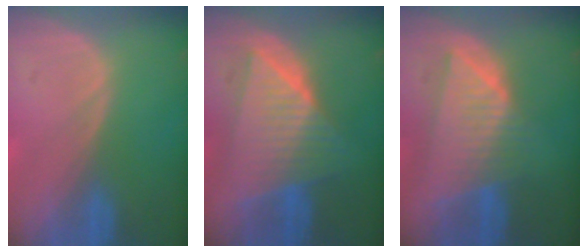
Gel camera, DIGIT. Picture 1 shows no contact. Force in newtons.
{"total": 9.6, "press": 9.5, "slide": 0.6}
{"total": 8.4, "press": 7.6, "slide": 3.7}